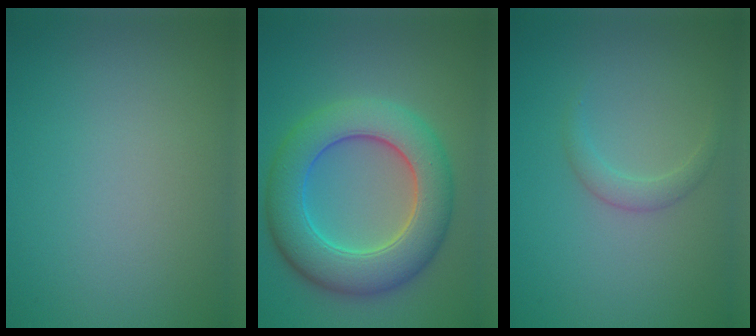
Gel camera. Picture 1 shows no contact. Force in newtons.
{"total": 8.5, "press": 8.4, "slide": 0.4}
{"total": 1.4, "press": 1.4, "slide": 0.1}